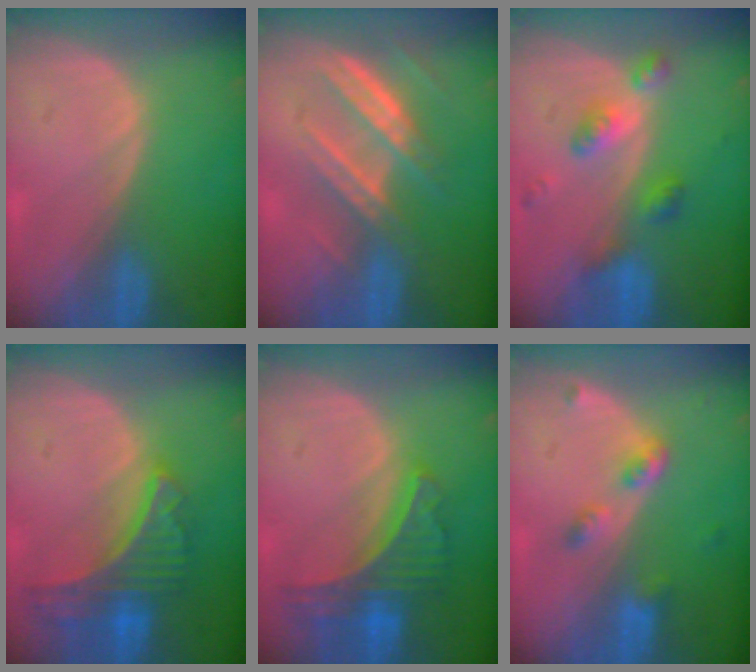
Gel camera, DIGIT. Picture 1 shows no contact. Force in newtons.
{"total": 7.9, "press": 7.0, "slide": 3.6}
{"total": 6.0, "press": 5.3, "slide": 2.8}
{"total": 9.0, "press": 7.9, "slide": 4.4}
{"total": 7.8, "press": 6.9, "slide": 3.6}
{"total": 4.3, "press": 4.0, "slide": 1.6}